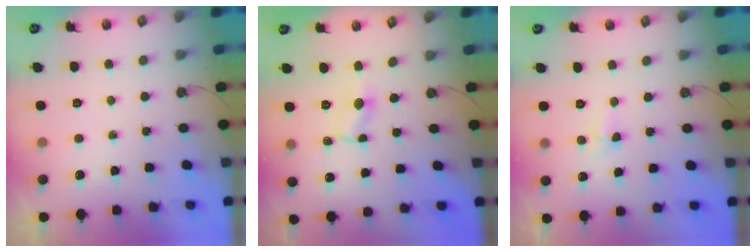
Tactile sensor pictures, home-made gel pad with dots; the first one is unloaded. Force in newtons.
{"total": 1.5, "press": 1.5, "slide": 0.2}
{"total": 2.7, "press": 2.6, "slide": 0.6}